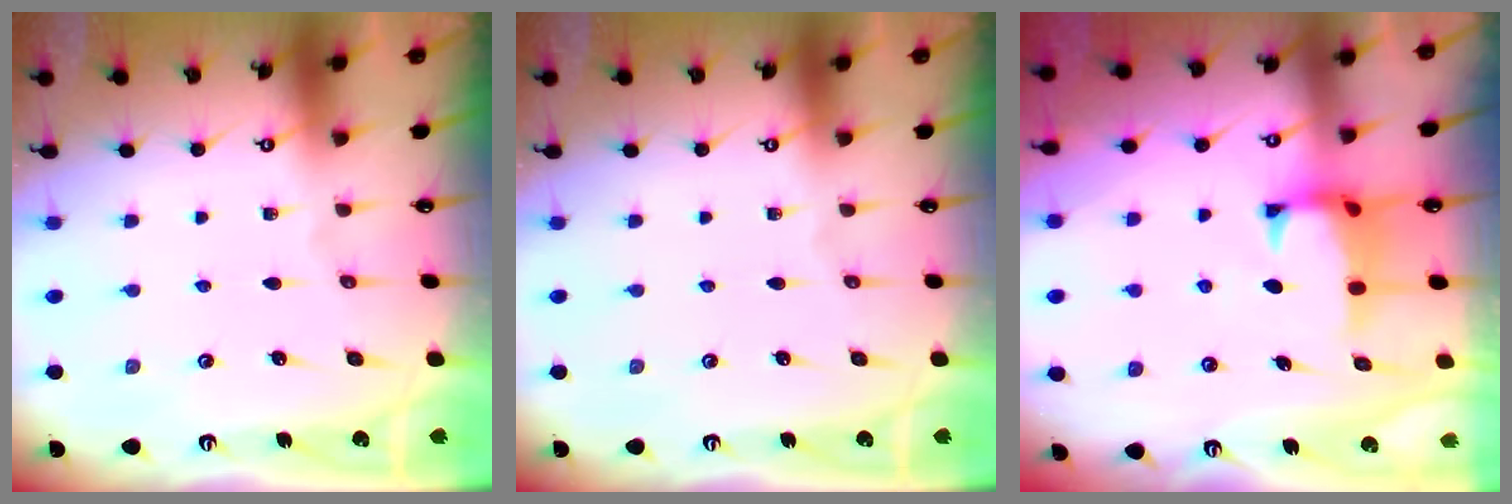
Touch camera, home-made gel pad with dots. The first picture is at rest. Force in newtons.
{"total": 0.0}
{"total": 0.8, "press": 0.2, "slide": 0.8}